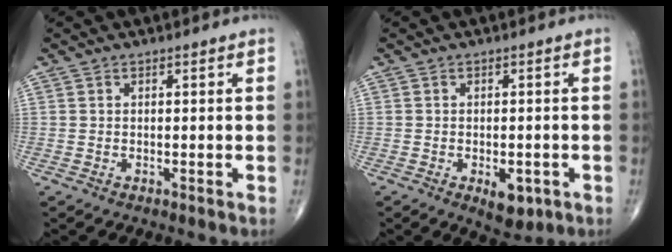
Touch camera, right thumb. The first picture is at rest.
{"total": 5.1, "force": [-1.9, 2.7, 3.9], "torque": [-0.040, 0.001, -0.017]}